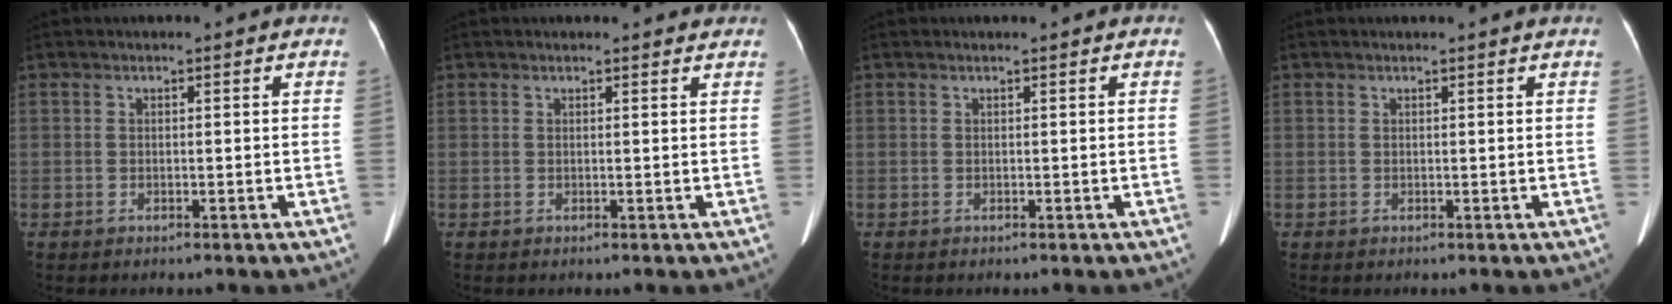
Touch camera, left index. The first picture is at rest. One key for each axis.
{"total": 1.6, "fx": 1.6, "fy": 0.4, "fz": 0.0, "tx": -0.010, "ty": -0.002, "tz": 0.011}
{"total": 0.0}
{"total": 1.3, "fx": 1.2, "fy": -0.2, "fz": 0.3, "tx": -0.014, "ty": -0.001, "tz": 0.012}